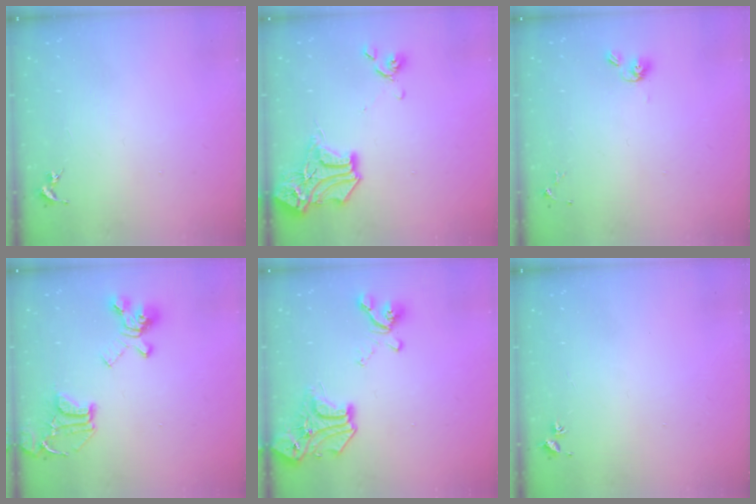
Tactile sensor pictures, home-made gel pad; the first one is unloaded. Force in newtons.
{"total": 16.8, "press": 16.7, "slide": 1.5}
{"total": 5.9, "press": 5.4, "slide": 2.4}
{"total": 19.3, "press": 19.2, "slide": 1.8}
{"total": 17.9, "press": 17.9, "slide": 0.9}
{"total": 1.9, "press": 1.9, "slide": 0.2}